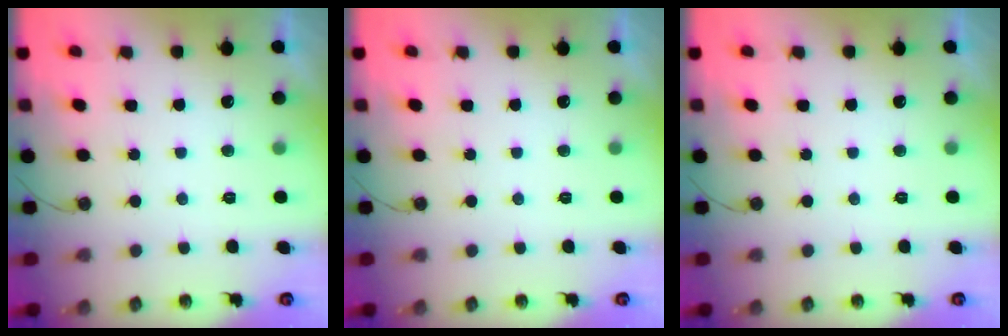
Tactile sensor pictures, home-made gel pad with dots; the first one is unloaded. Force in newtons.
{"total": 0.7, "press": 0.4, "slide": 0.7}
{"total": 0.0}